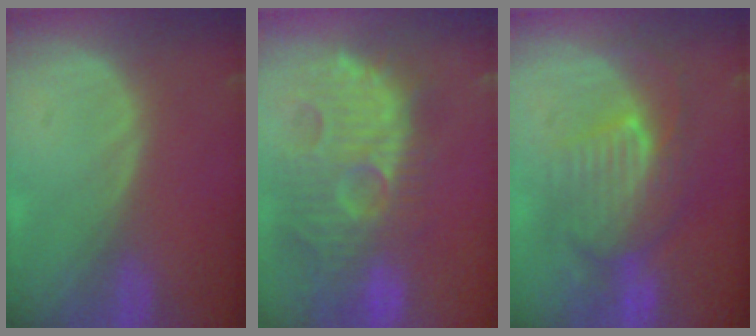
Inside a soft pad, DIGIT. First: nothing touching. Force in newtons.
{"total": 14.3, "press": 12.5, "slide": 6.9}
{"total": 8.9, "press": 8.6, "slide": 2.1}